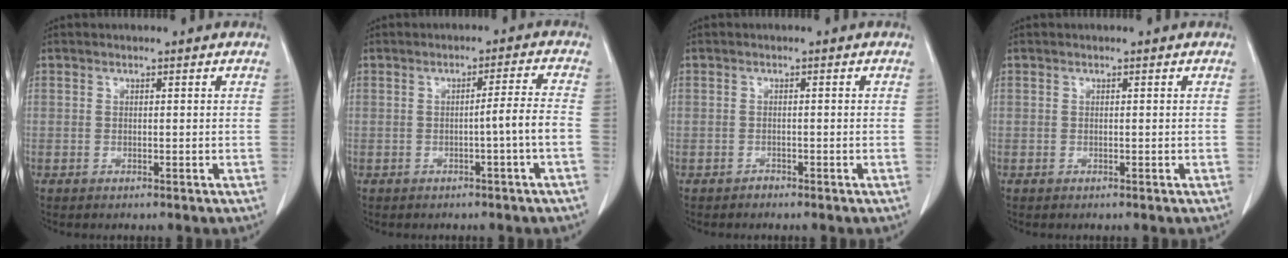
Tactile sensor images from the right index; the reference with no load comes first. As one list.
[{"total": 3.9, "force": [-1.4, -1.2, 3.5], "torque": [-0.050, 0.004, -0.022]}, {"total": 0.7, "force": [-0.6, 0.3, -0.1], "torque": [0.001, 0.001, -0.013]}, {"total": 0.0}]